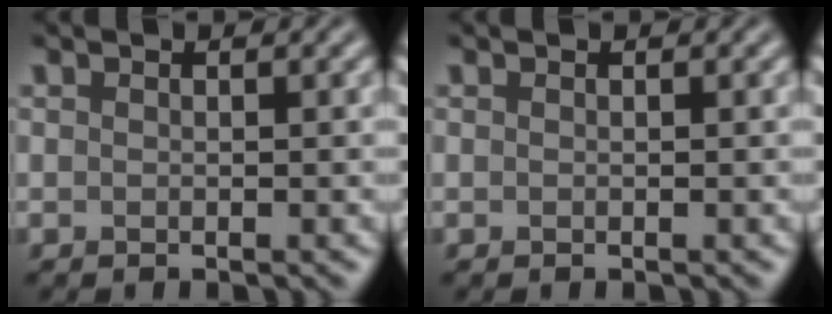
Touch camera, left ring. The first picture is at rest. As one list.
[{"total": 0.0}]